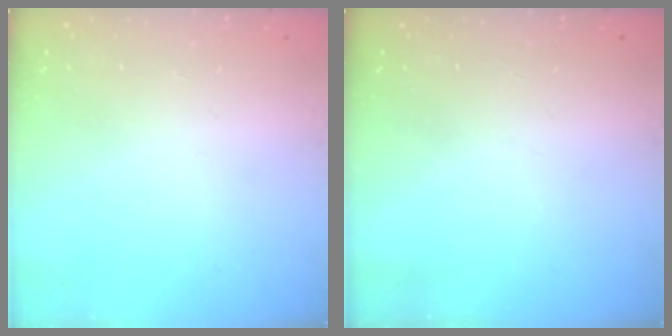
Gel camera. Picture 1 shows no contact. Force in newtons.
{"total": 0.0}